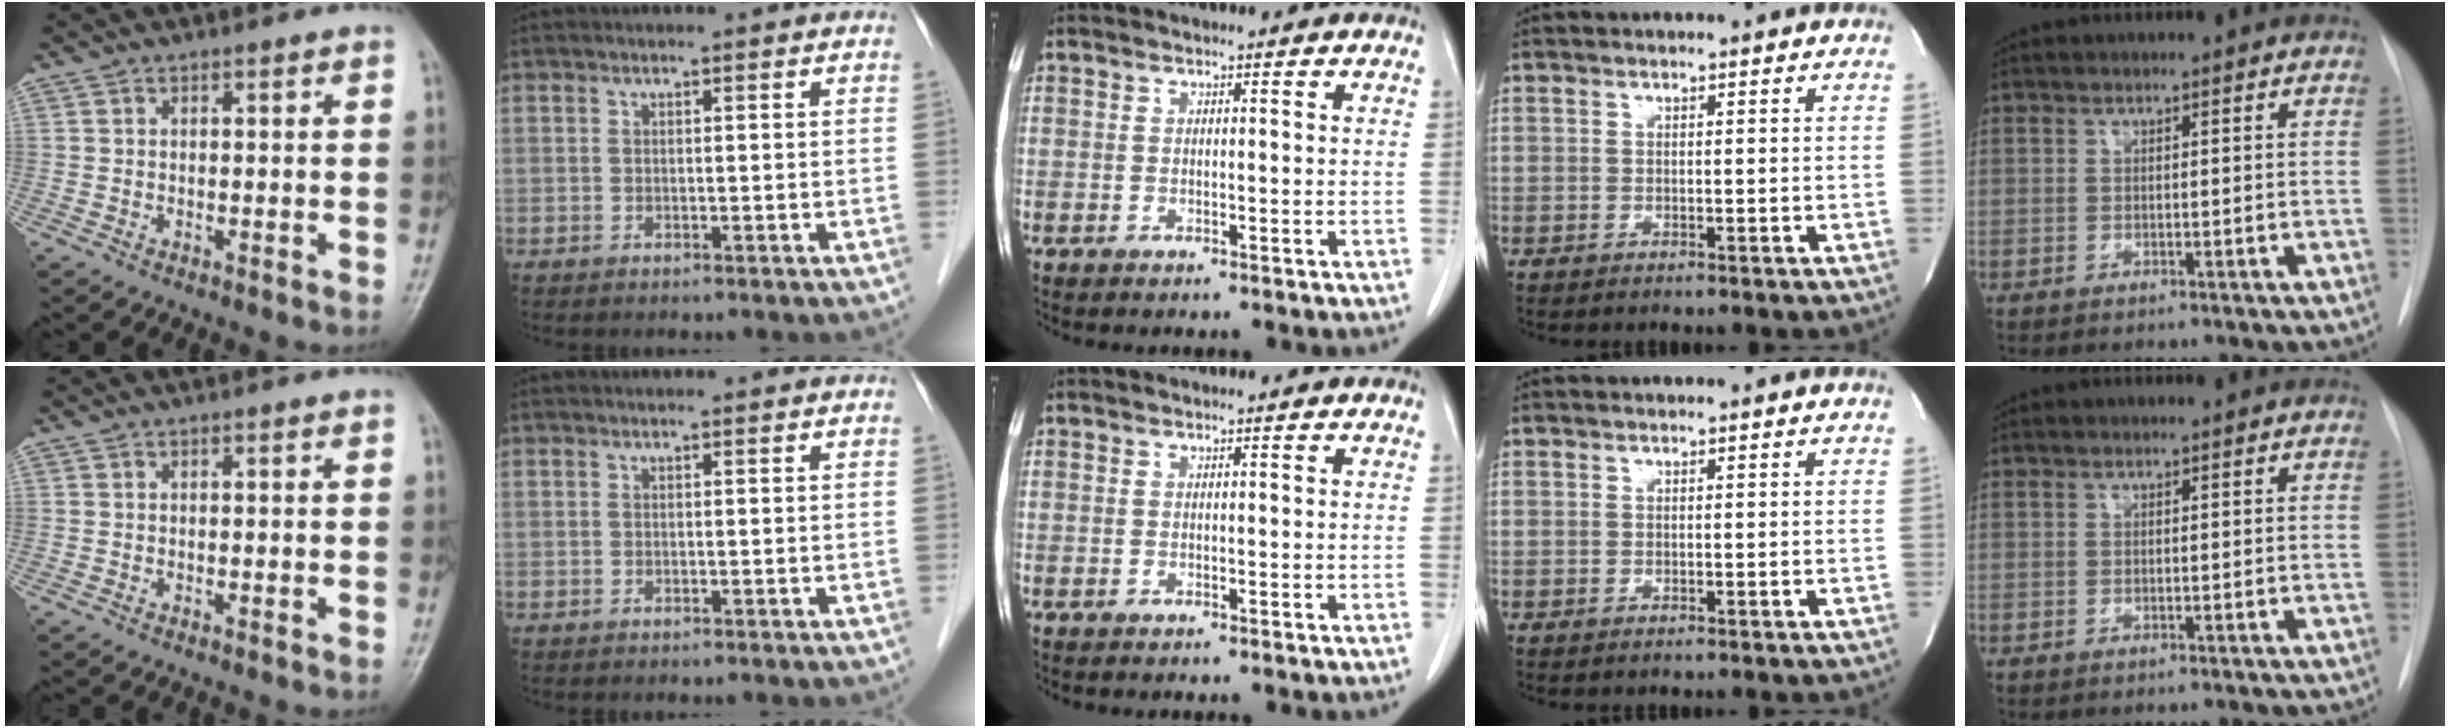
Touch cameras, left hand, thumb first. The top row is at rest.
{}